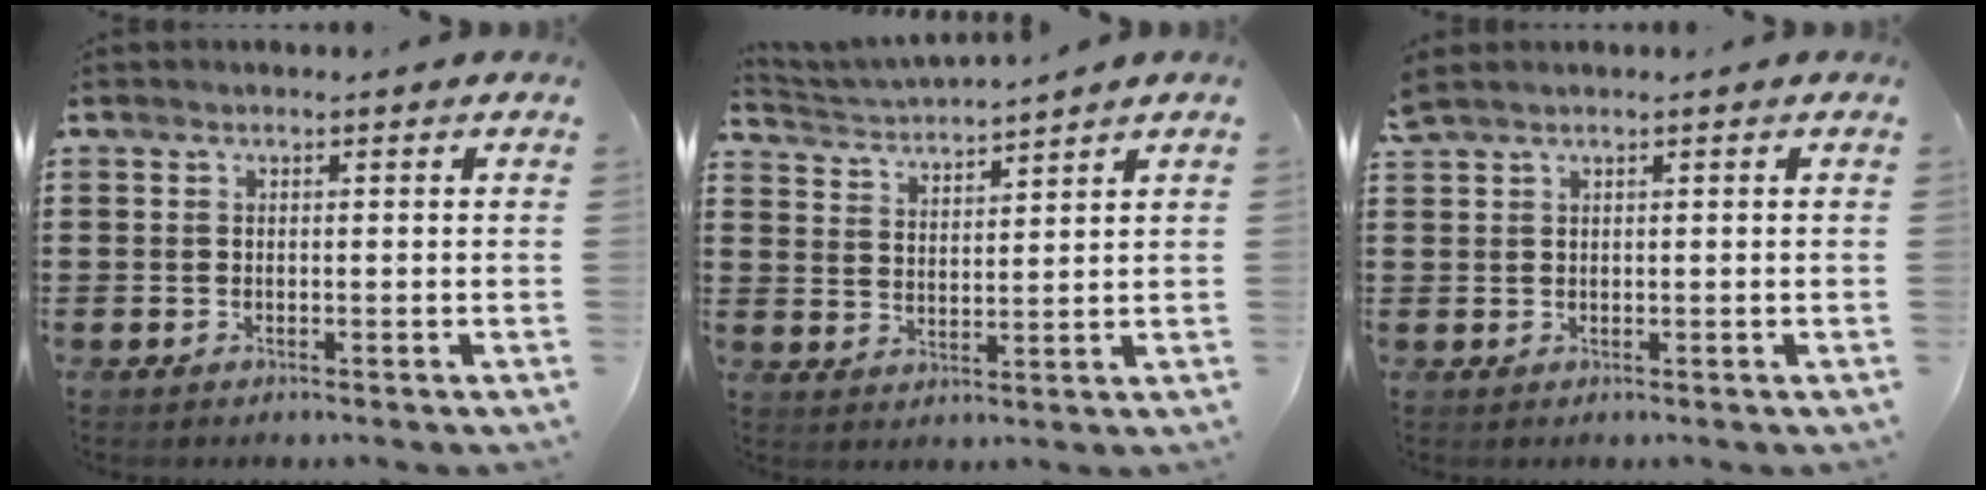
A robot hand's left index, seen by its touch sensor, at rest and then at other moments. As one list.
[{"total": 3.4, "force": [3.4, -0.5, 0.2], "torque": [-0.020, -0.020, 0.058]}, {"total": 1.0, "force": [0.7, 0.1, 0.6], "torque": [-0.013, 0.001, 0.014]}]